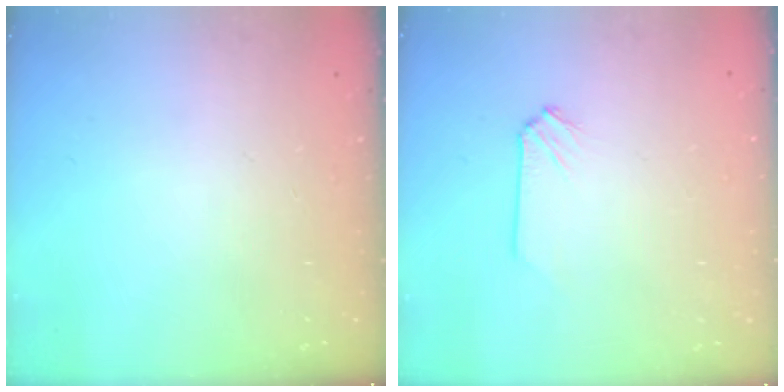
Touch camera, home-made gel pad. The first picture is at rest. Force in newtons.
{"total": 0.0}